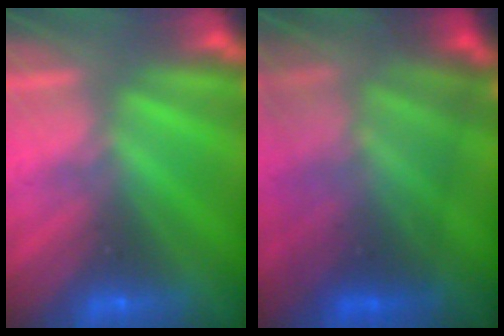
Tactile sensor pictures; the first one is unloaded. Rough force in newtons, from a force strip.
{"total": 7.6}